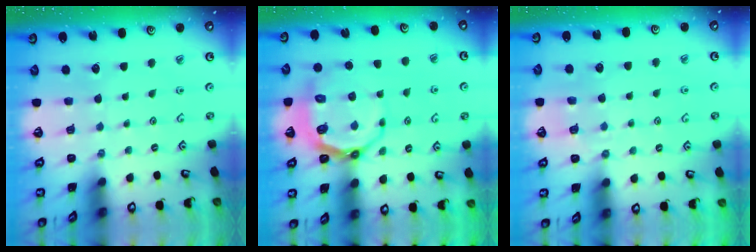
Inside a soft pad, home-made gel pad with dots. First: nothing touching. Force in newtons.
{"total": 8.7, "press": 7.9, "slide": 3.8}
{"total": 3.0, "press": 2.9, "slide": 0.7}